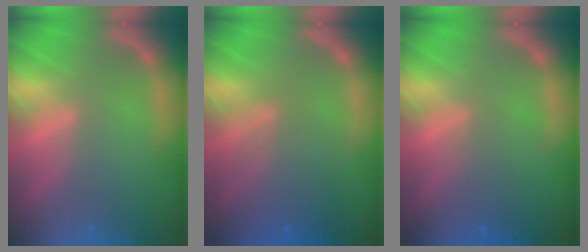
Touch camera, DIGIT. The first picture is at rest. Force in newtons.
{"total": 5.1}
{"total": 1.9}